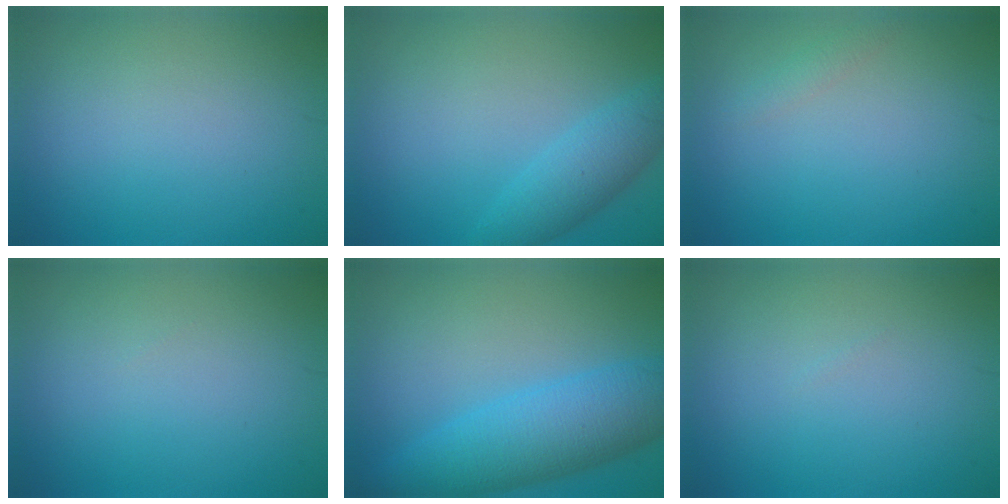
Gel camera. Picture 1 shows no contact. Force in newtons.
{"total": 3.3, "press": 3.3, "slide": 0.1}
{"total": 0.8, "press": 0.8, "slide": 0.1}
{"total": 0.0}
{"total": 7.2, "press": 7.2, "slide": 0.3}
{"total": 0.0}